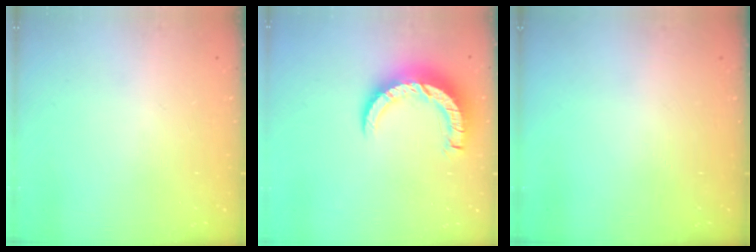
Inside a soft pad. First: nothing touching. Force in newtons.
{"total": 8.9, "press": 8.9, "slide": 0.9}
{"total": 0.0}